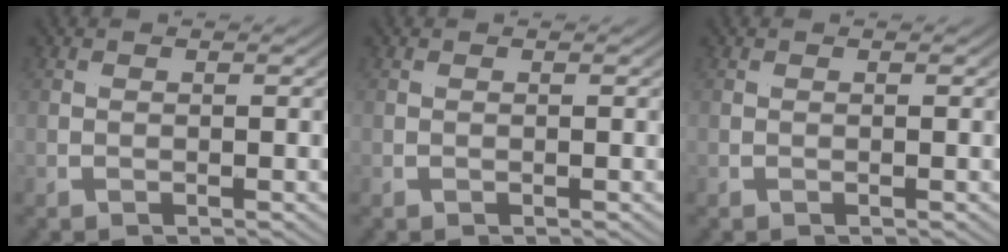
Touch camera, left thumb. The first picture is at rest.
{"total": 0.0}
{"total": 0.0}